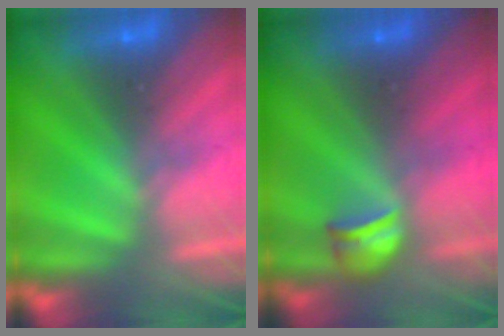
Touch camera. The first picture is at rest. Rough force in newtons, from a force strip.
{"total": 2.3}